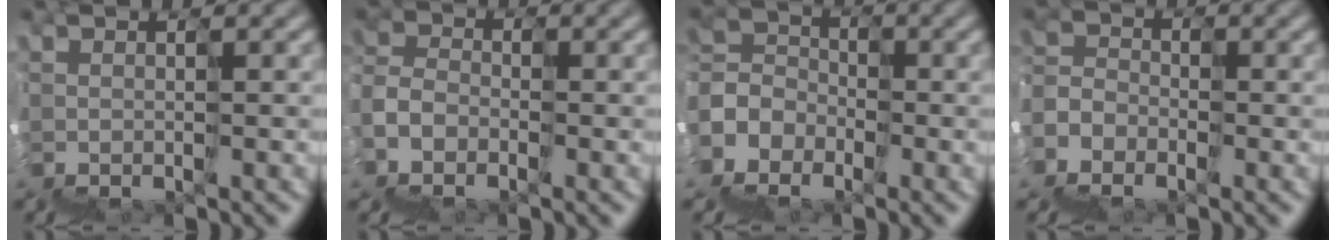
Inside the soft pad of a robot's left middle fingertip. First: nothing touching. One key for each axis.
{"total": 4.3, "fx": -3.7, "fy": 0.9, "fz": -2.0, "tx": 0.044, "ty": 0.002, "tz": -0.071}
{"total": 6.5, "fx": -5.1, "fy": 3.6, "fz": -1.8, "tx": 0.037, "ty": 0.001, "tz": -0.101}
{"total": 6.4, "fx": -5.7, "fy": 2.3, "fz": -1.9, "tx": 0.036, "ty": -0.004, "tz": -0.090}